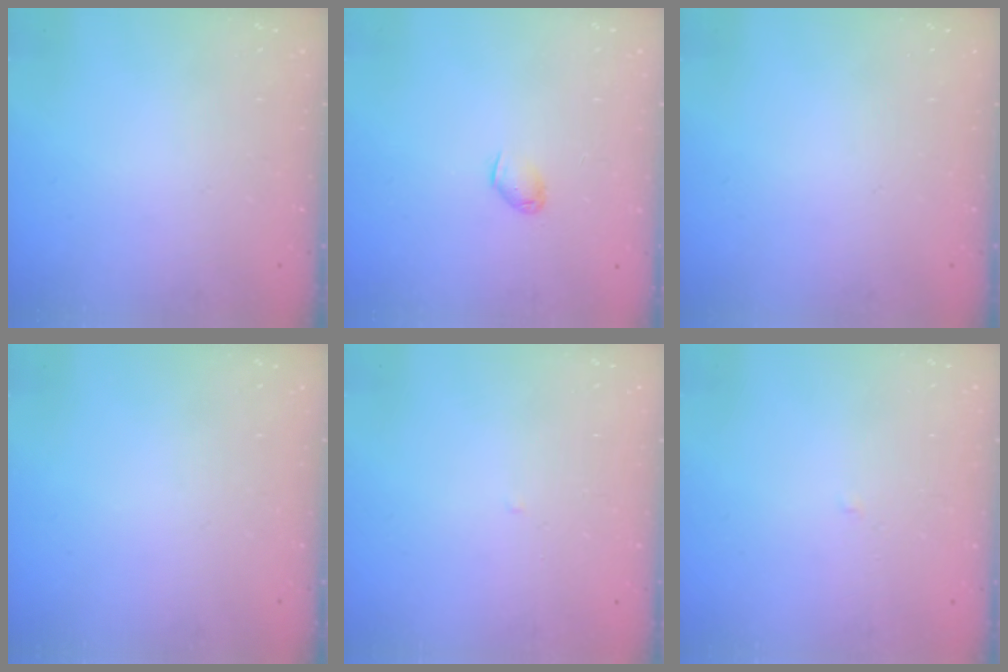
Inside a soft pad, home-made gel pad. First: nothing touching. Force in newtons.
{"total": 3.5, "press": 3.5, "slide": 0.8}
{"total": 0.0}
{"total": 0.0}
{"total": 1.8, "press": 1.8, "slide": 0.3}
{"total": 1.9, "press": 1.9, "slide": 0.3}